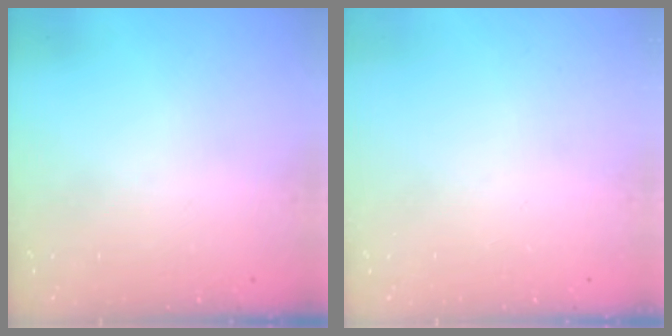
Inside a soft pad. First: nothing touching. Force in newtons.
{"total": 0.0}